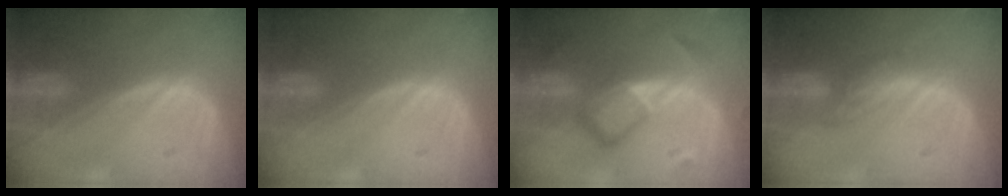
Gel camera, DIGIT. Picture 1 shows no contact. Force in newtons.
{"total": 0.0}
{"total": 6.7, "press": 5.8, "slide": 3.5}
{"total": 4.4, "press": 4.3, "slide": 1.1}